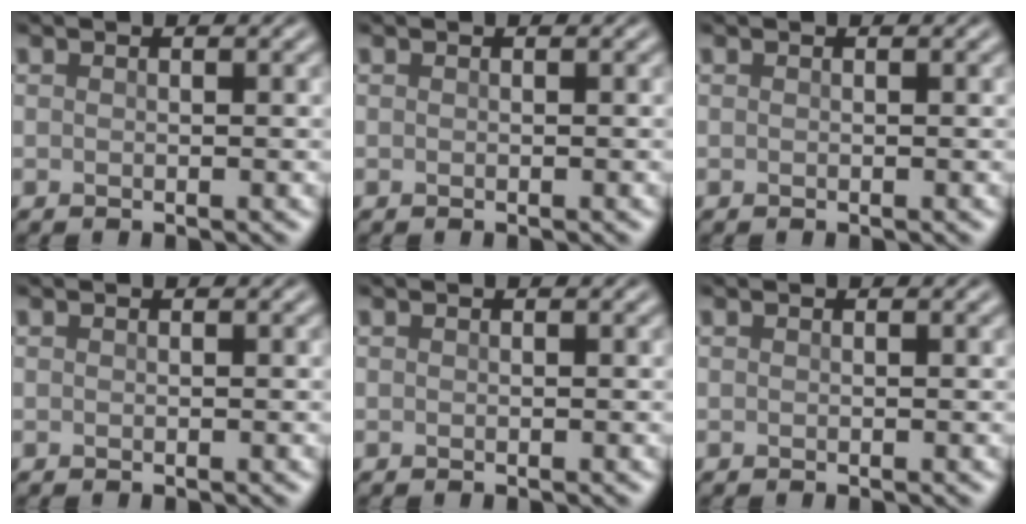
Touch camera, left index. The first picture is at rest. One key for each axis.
{"total": 0.0}
{"total": 0.0}
{"total": 0.0}
{"total": 0.0}
{"total": 0.0}